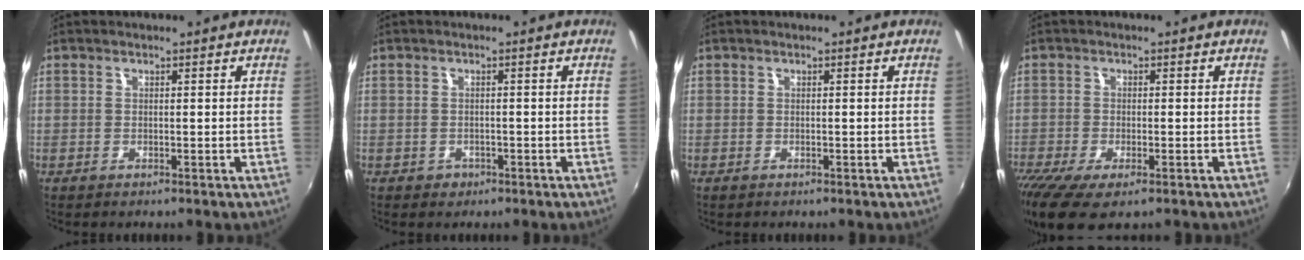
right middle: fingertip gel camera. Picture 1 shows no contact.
{"total": 1.6, "force": [-0.7, 1.4, 0.4], "torque": [-0.009, -0.003, -0.008]}
{"total": 0.7, "force": [-0.5, 0.3, 0.4], "torque": [-0.011, -0.004, -0.009]}
{"total": 9.9, "force": [-6.1, 3.4, 7.1], "torque": [-0.163, -0.047, -0.105]}